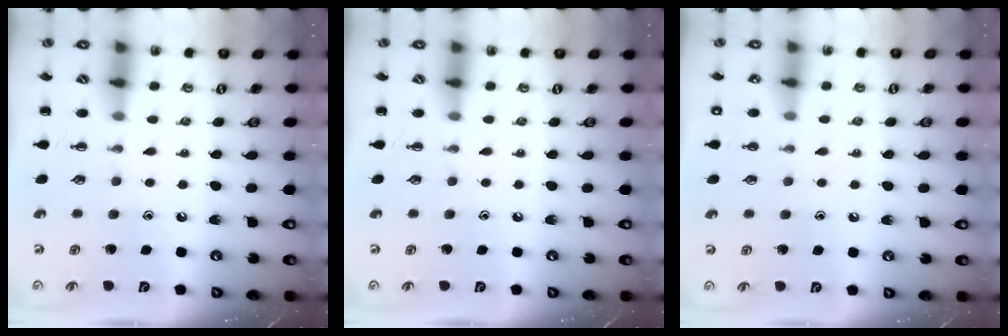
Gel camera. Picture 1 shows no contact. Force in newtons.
{"total": 0.0}
{"total": 2.3, "press": 2.2, "slide": 0.7}